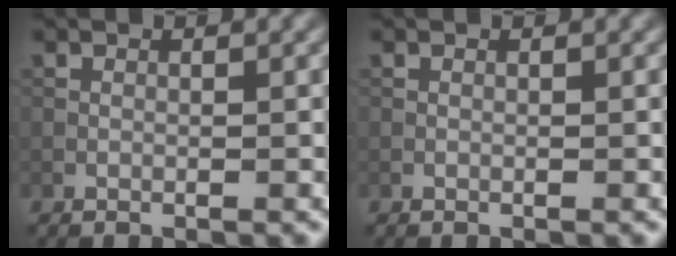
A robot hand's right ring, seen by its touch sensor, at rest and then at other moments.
{"total": 0.0}